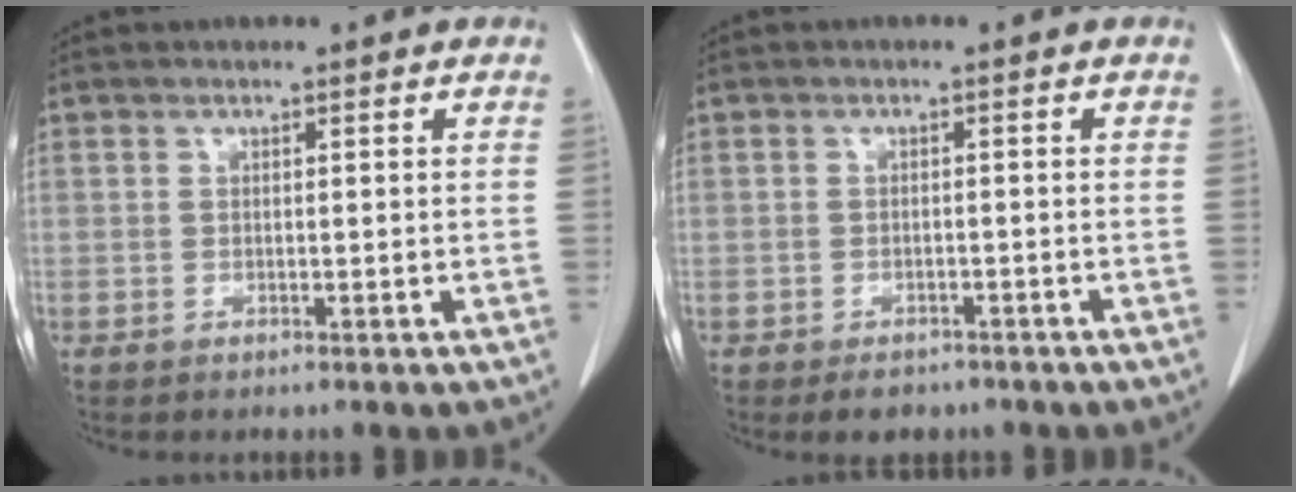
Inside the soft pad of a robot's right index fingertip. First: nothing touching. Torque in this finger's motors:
{"motor_torque": [-0.56, -0.39, -0.72, -0.19]}